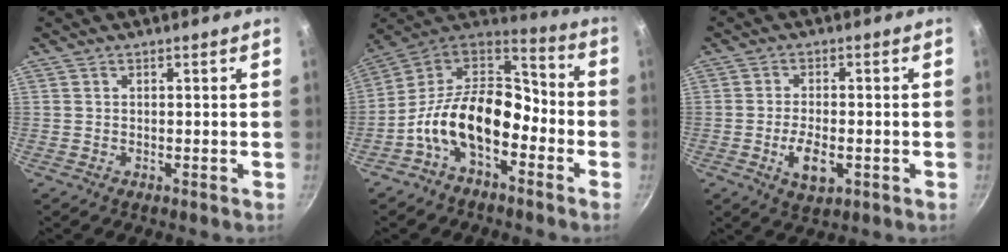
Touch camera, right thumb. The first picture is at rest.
{"total": 17.2, "force": [-5.9, 10.3, 12.3], "torque": [-0.189, 0.068, -0.132]}
{"total": 6.4, "force": [-1.8, 3.2, 5.3], "torque": [-0.092, 0.004, -0.028]}